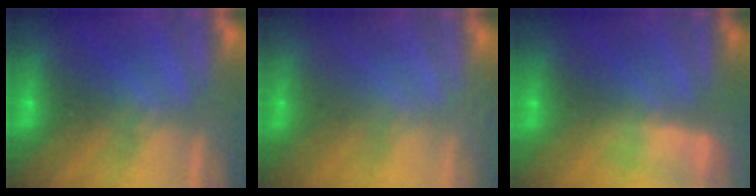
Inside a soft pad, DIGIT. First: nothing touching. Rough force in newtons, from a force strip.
{"total": 2.5}
{"total": 3.0}